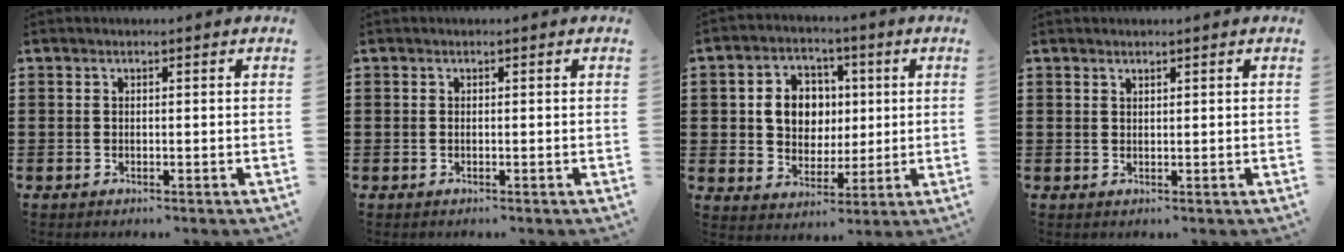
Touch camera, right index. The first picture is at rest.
{"total": 0.0}
{"total": 7.5, "force": [1.0, 6.5, 3.6], "torque": [-0.080, 0.016, 0.013]}
{"total": 0.8, "force": [0.7, 0.3, 0.1], "torque": [-0.003, 0.001, 0.014]}